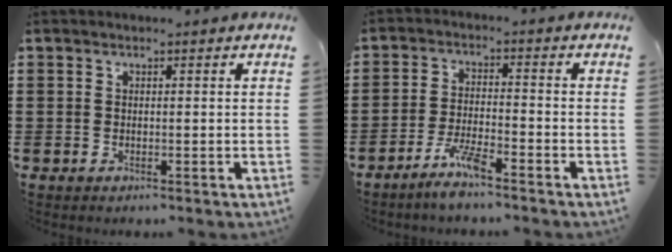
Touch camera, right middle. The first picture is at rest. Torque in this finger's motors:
{"motor_torque": [2.14, 0.00, 0.16, 0.13]}